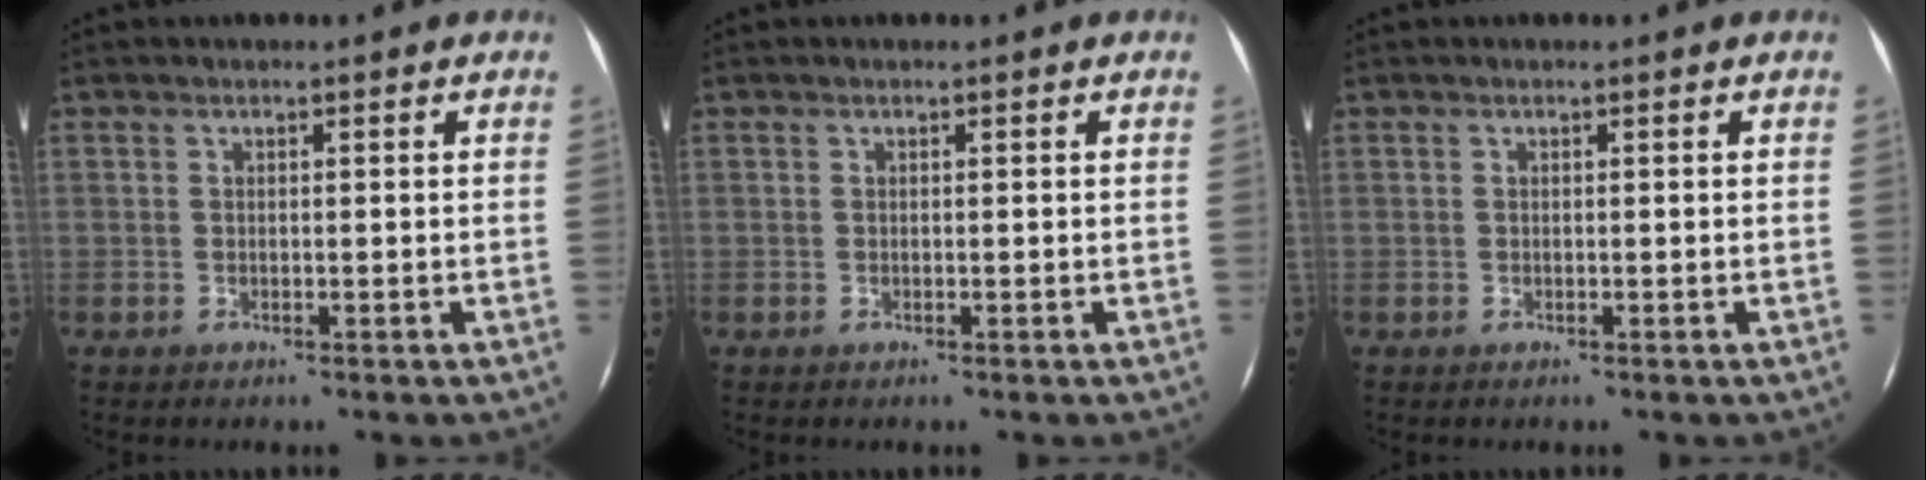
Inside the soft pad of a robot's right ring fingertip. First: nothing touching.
{"total": 0.0}
{"total": 0.0}